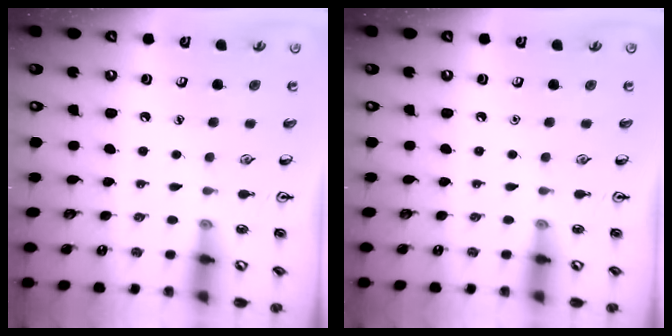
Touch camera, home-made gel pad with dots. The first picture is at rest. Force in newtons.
{"total": 0.0}